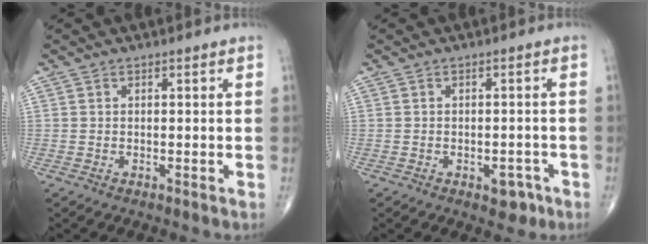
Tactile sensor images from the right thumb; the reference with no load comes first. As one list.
[{"total": 3.3, "force": [-1.7, 2.0, 1.9], "torque": [-0.006, 0.010, -0.018]}]